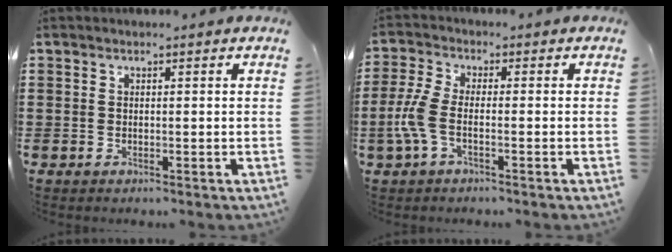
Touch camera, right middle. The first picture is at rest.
{"total": 5.2, "force": [-1.3, 2.4, 4.5], "torque": [-0.119, -0.006, -0.033]}